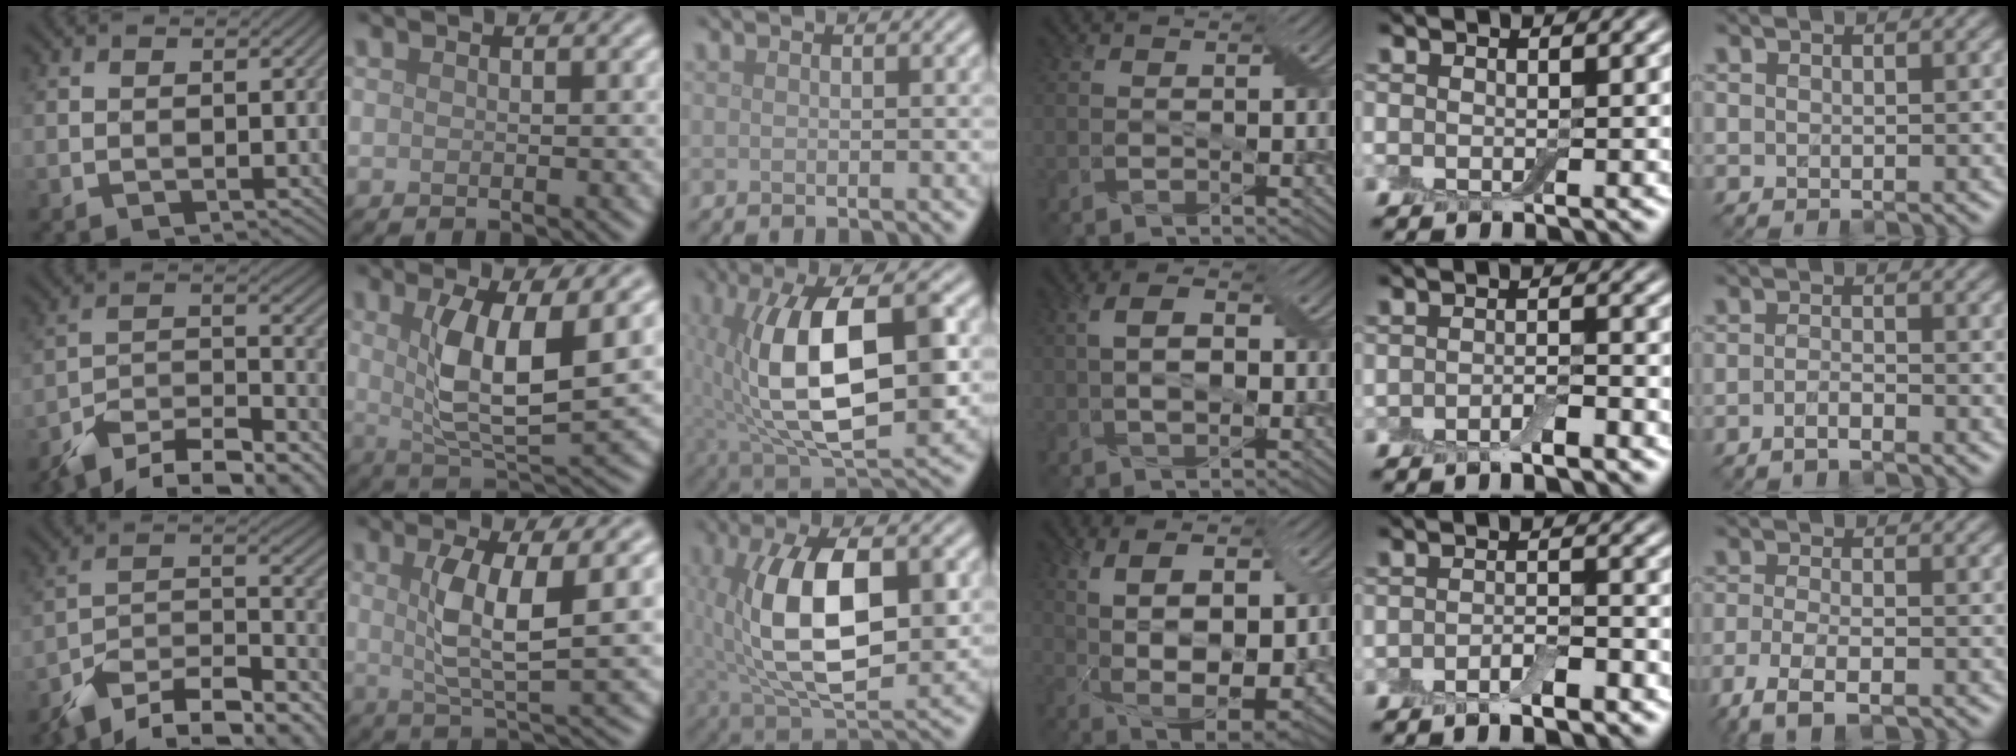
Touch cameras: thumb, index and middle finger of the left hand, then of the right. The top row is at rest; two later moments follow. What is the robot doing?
{"motion": "wrap", "object": "bandage"}